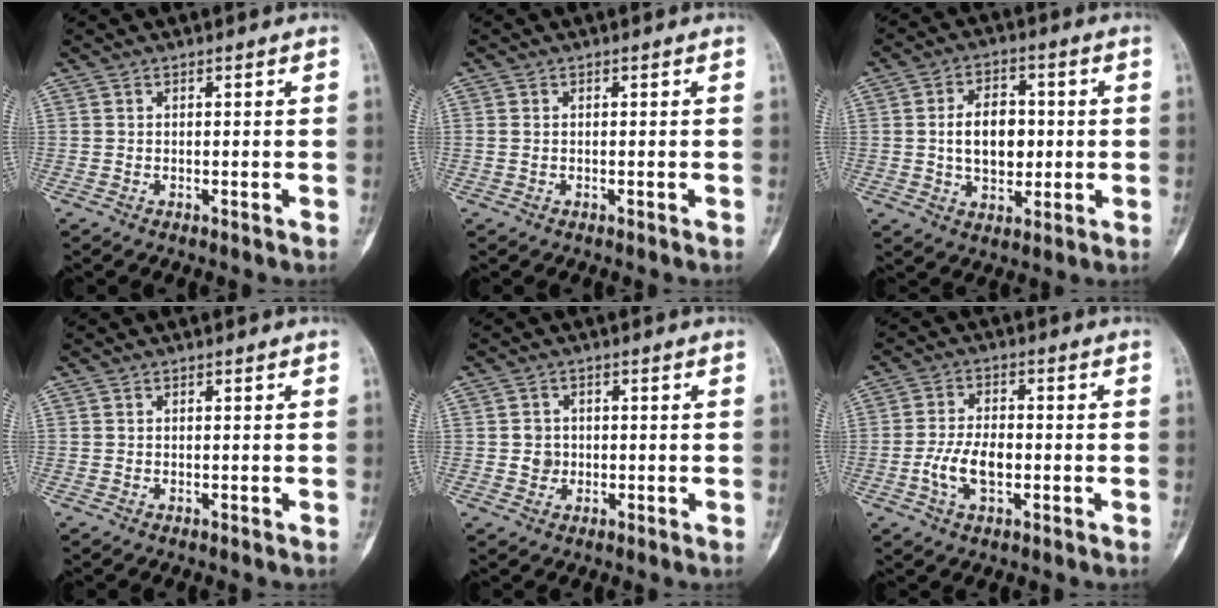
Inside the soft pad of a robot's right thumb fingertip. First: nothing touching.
{"total": 0.8, "force": [0.0, 0.6, 0.5], "torque": [-0.016, -0.001, 0.001]}
{"total": 9.6, "force": [0.2, 6.4, 7.2], "torque": [-0.089, 0.008, 0.006]}
{"total": 0.0}
{"total": 2.7, "force": [-0.1, 2.6, 0.9], "torque": [0.000, 0.006, -0.001]}
{"total": 7.1, "force": [-1.6, 3.8, 5.8], "torque": [-0.116, 0.011, -0.031]}